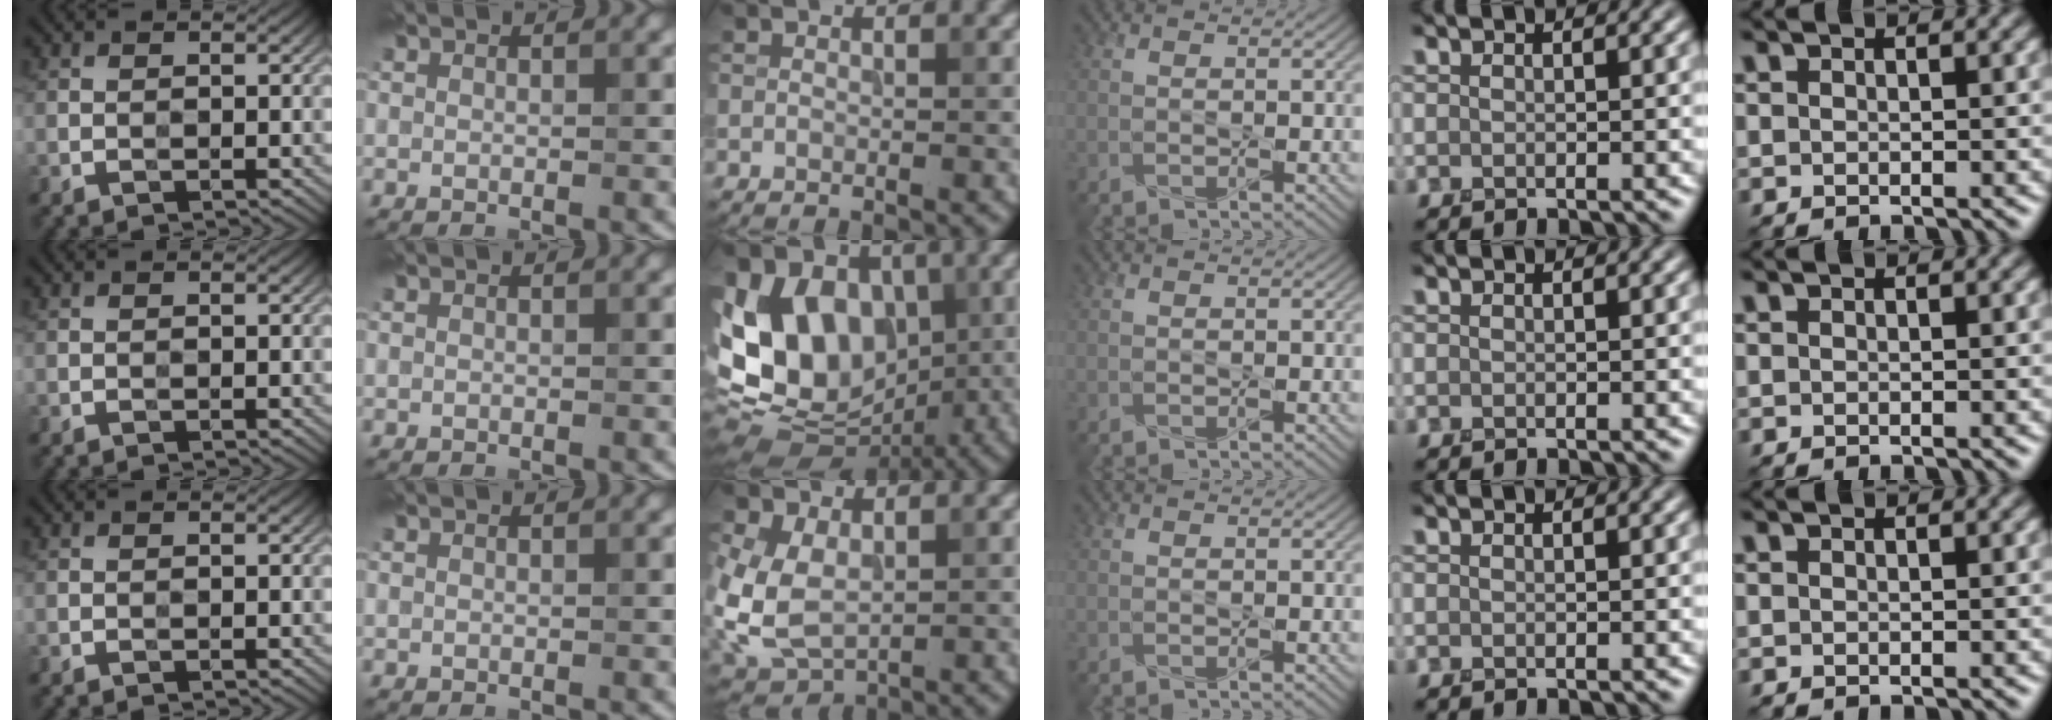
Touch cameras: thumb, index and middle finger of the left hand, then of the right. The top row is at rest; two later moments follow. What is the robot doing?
{"motion": "press", "object": "stapler"}